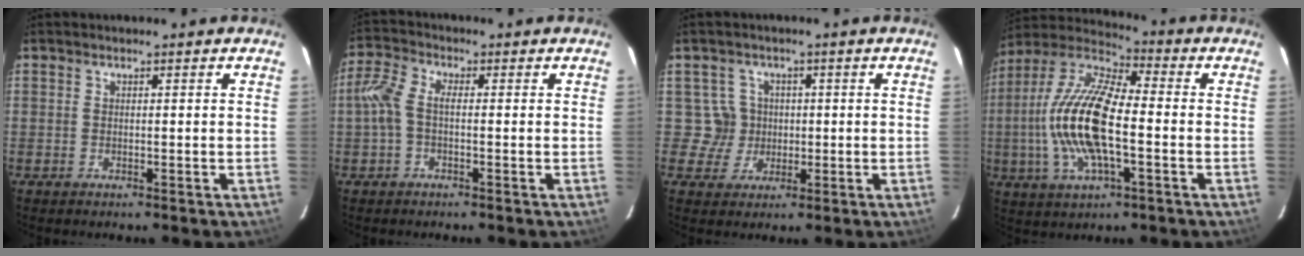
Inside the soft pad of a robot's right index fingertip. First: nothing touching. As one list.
[{"total": 5.2, "force": [-0.5, 2.6, 4.5], "torque": [-0.107, 0.017, -0.014]}, {"total": 4.5, "force": [0.1, 4.5, 0.0], "torque": [0.004, 0.014, 0.004]}, {"total": 18.0, "force": [-2.5, 6.5, 16.6], "torque": [-0.336, 0.003, -0.058]}]